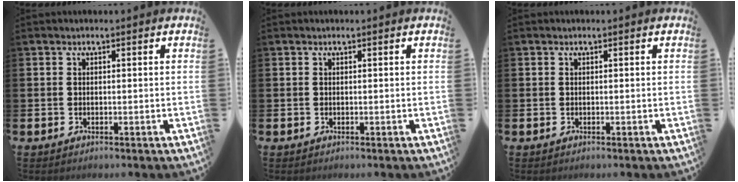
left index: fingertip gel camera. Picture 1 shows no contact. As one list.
[{"total": 0.0}, {"total": 0.0}]